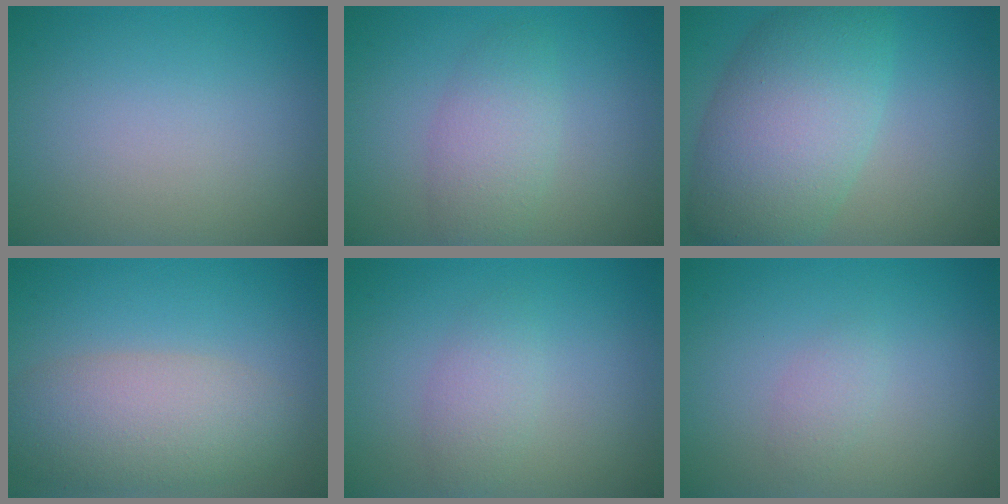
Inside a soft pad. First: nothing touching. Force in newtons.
{"total": 3.2, "press": 3.2, "slide": 0.1}
{"total": 8.5, "press": 8.5, "slide": 0.3}
{"total": 6.1, "press": 6.0, "slide": 0.5}
{"total": 1.9, "press": 1.9, "slide": 0.1}
{"total": 1.1, "press": 1.1, "slide": 0.1}